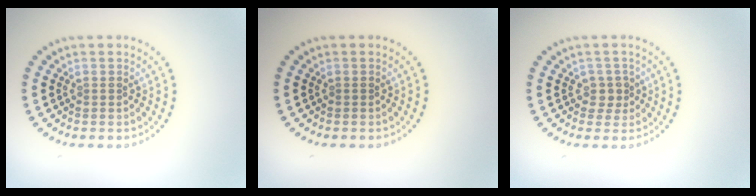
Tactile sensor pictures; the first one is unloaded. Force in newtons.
{"total": 0.0}
{"total": 1.5, "press": 1.2, "slide": 0.9}